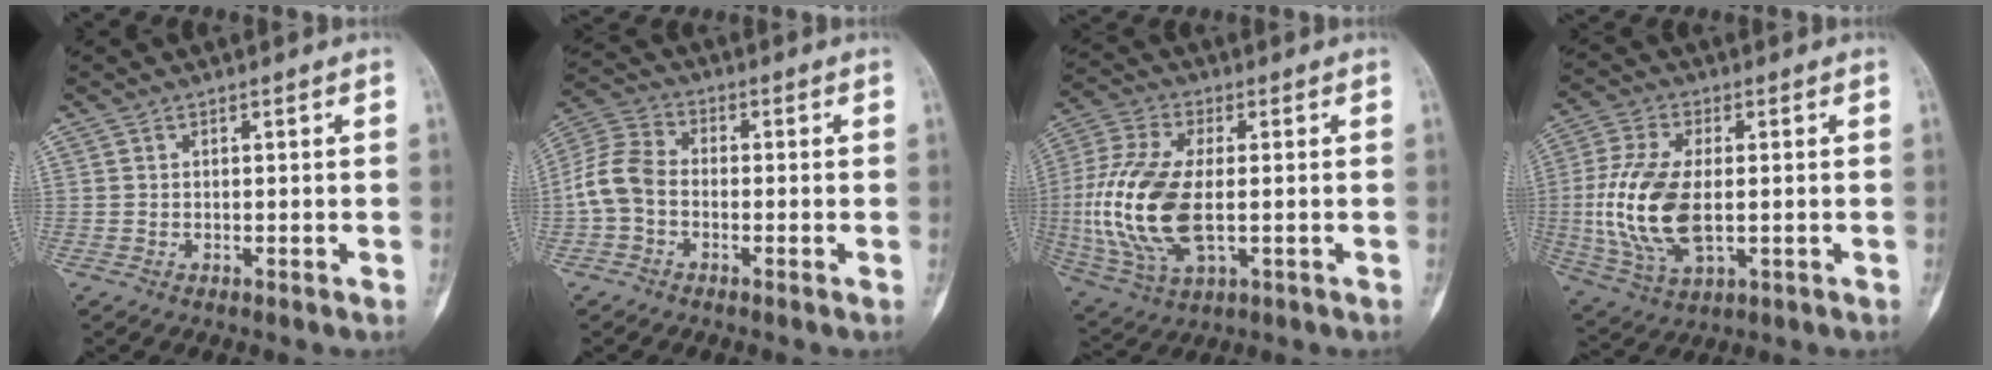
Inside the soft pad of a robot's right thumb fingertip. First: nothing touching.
{"total": 7.7, "force": [-1.6, 5.5, 5.1], "torque": [-0.104, 0.023, -0.046]}
{"total": 18.3, "force": [-1.4, 9.1, 15.8], "torque": [-0.359, -0.005, -0.018]}
{"total": 15.4, "force": [-0.7, 8.1, 13.1], "torque": [-0.285, -0.007, -0.008]}